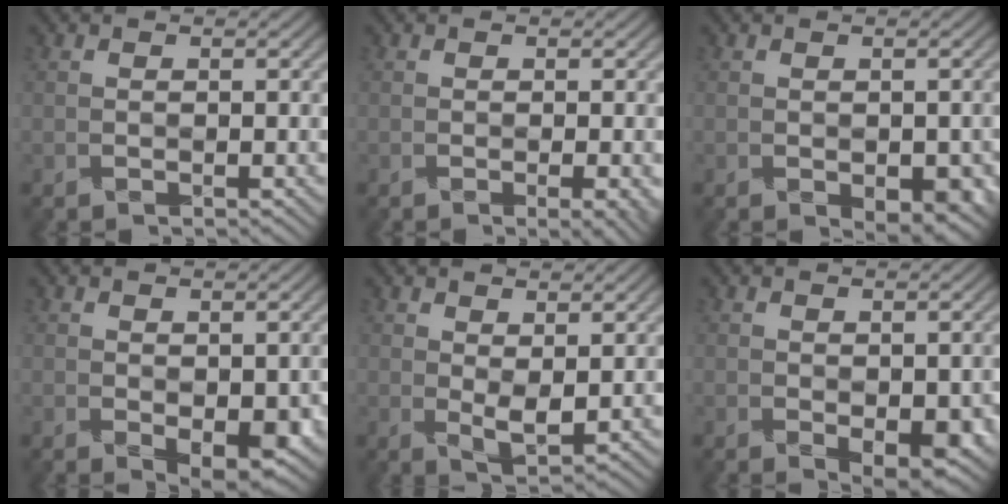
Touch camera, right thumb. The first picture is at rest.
{"total": 2.0, "force": [-0.7, 0.6, 1.8], "torque": [-0.024, -0.002, -0.009]}
{"total": 3.6, "force": [-1.4, 1.9, 2.7], "torque": [-0.042, -0.015, -0.015]}
{"total": 3.7, "force": [-0.9, 1.9, 3.0], "torque": [-0.048, -0.011, -0.010]}
{"total": 2.7, "force": [1.1, 1.0, 2.3], "torque": [-0.046, -0.004, 0.021]}
{"total": 3.4, "force": [-0.9, 1.7, 2.8], "torque": [-0.044, -0.012, -0.010]}